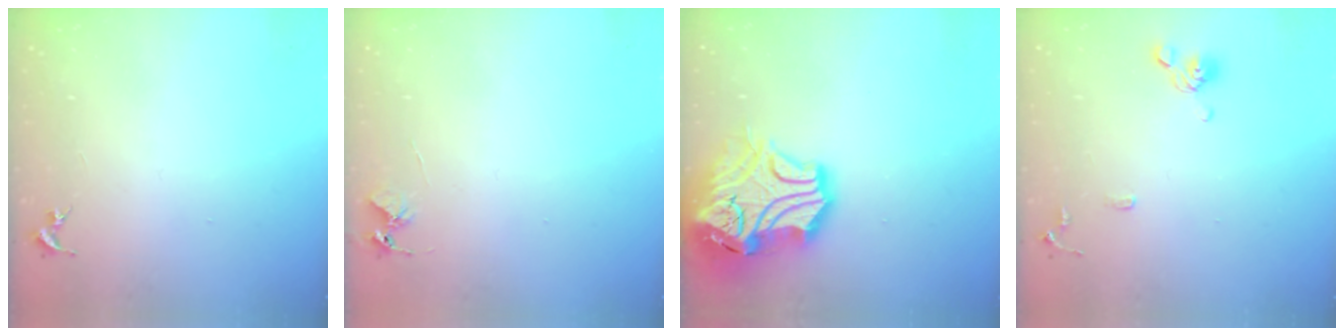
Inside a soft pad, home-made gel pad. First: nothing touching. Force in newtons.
{"total": 4.9, "press": 4.9, "slide": 0.3}
{"total": 19.5, "press": 19.3, "slide": 2.9}
{"total": 8.8, "press": 8.6, "slide": 2.0}